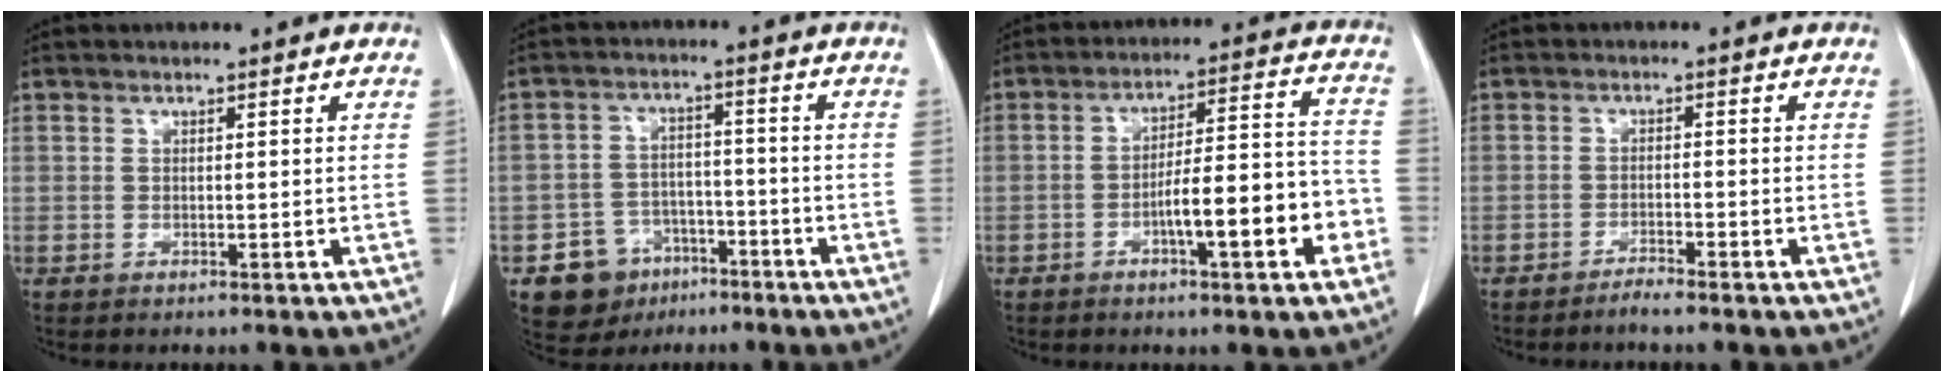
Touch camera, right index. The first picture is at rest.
{"total": 7.7, "force": [-4.3, 6.2, 1.7], "torque": [-0.029, 0.012, -0.061]}
{"total": 11.7, "force": [-4.3, 2.0, 10.7], "torque": [-0.160, 0.026, -0.057]}
{"total": 2.1, "force": [-1.9, -0.1, 0.9], "torque": [-0.019, -0.002, -0.036]}